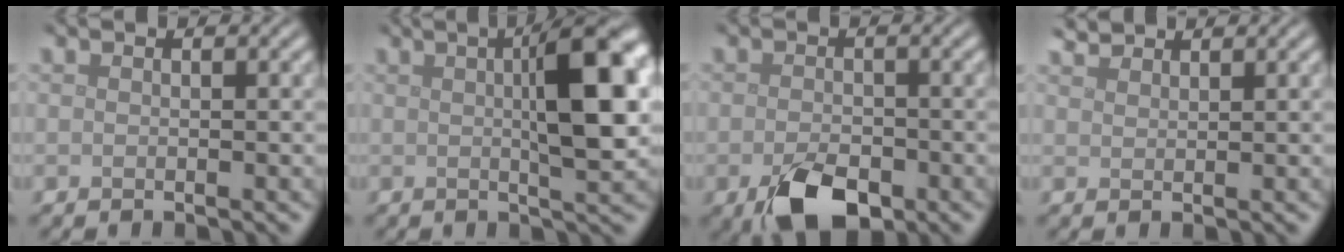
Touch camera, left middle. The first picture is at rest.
{"total": 9.0, "force": [1.6, 2.5, 8.5], "torque": [-0.113, 0.013, 0.024]}
{"total": 5.5, "force": [-2.8, 3.0, 3.7], "torque": [-0.069, -0.013, -0.048]}
{"total": 1.6, "force": [1.5, 0.2, 0.3], "torque": [-0.006, 0.006, 0.032]}